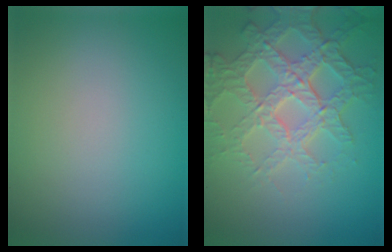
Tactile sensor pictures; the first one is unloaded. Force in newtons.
{"total": 6.1, "press": 5.0, "slide": 3.5}